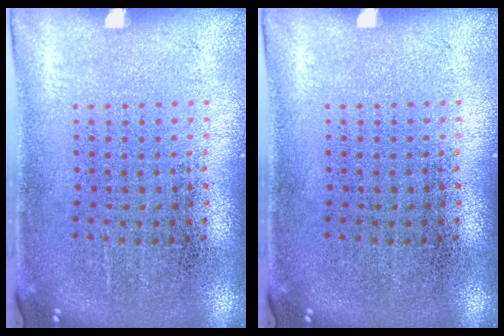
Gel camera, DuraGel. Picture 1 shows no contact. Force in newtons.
{"total": 0.0}